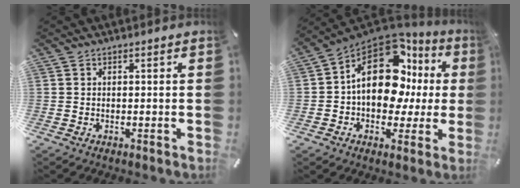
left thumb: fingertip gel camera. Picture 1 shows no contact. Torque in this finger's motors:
{"motor_torque": [2.48, 2.53, 0.64, 0.04, 0.57]}